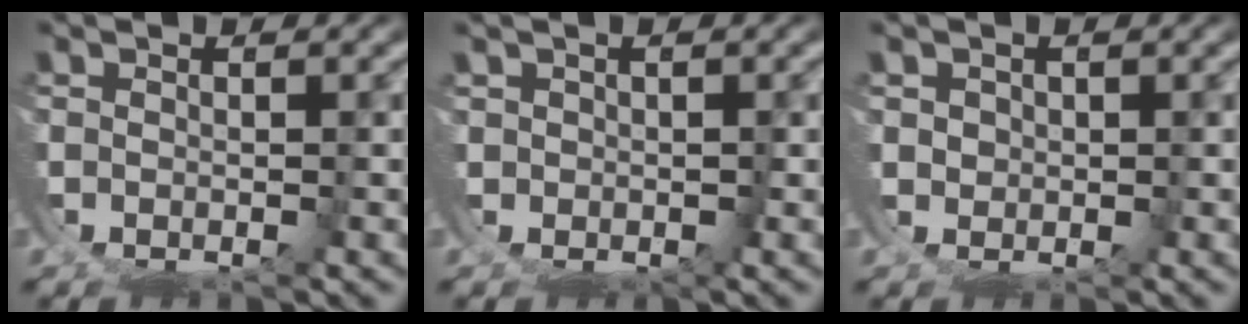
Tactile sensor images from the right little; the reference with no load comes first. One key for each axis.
{"total": 3.6, "fx": -0.3, "fy": 3.4, "fz": 1.2, "tx": -0.042, "ty": -0.015, "tz": -0.005}
{"total": 1.8, "fx": 0.6, "fy": 1.5, "fz": 0.8, "tx": -0.025, "ty": -0.007, "tz": 0.016}